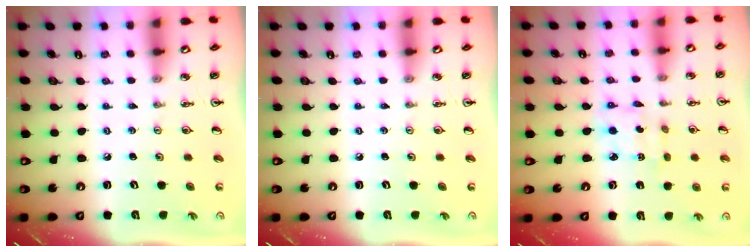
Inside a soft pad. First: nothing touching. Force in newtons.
{"total": 0.0}
{"total": 2.9, "press": 2.9, "slide": 0.2}